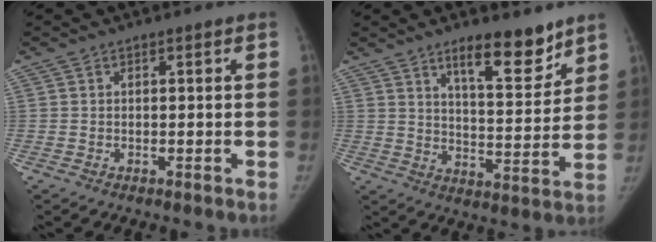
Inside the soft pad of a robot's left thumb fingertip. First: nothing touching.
{"total": 11.4, "force": [8.1, 3.6, 7.2], "torque": [-0.081, -0.063, 0.133]}